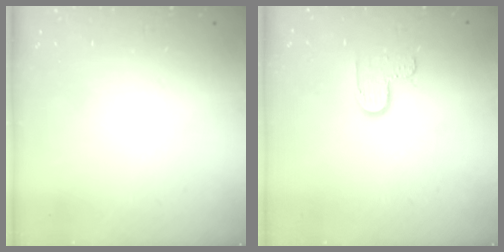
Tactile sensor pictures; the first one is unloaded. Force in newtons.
{"total": 6.5, "press": 6.5, "slide": 0.3}